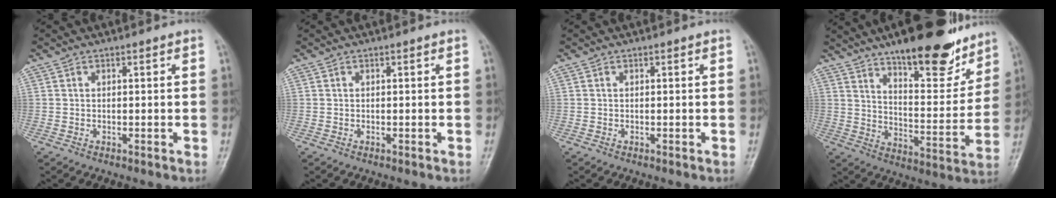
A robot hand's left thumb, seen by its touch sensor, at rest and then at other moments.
{"total": 0.0}
{"total": 0.0}
{"total": 20.8, "force": [14.9, 6.6, 12.9], "torque": [-0.139, -0.081, 0.227]}